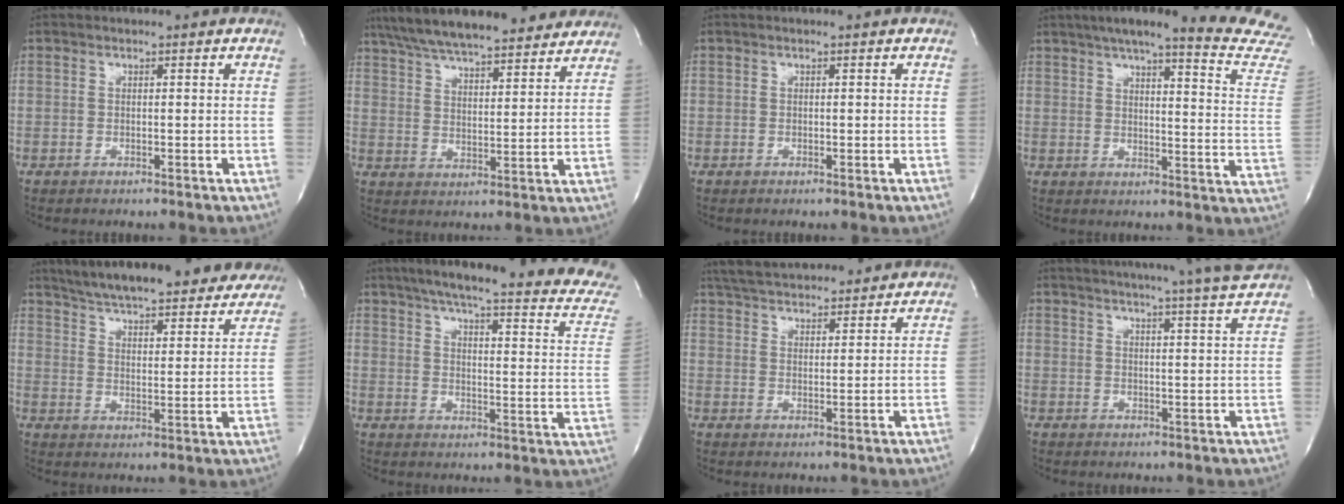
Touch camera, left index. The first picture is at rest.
{"total": 21.4, "force": [18.2, 4.3, 10.2], "torque": [-0.174, 0.038, 0.264]}
{"total": 0.0}
{"total": 24.3, "force": [22.0, 0.3, 10.4], "torque": [-0.143, -0.084, 0.255]}
{"total": 27.3, "force": [24.4, 5.5, 11.1], "torque": [-0.178, -0.022, 0.314]}
{"total": 26.8, "force": [23.0, 1.9, 13.6], "torque": [-0.196, -0.055, 0.274]}
{"total": 14.7, "force": [13.6, 2.8, 4.9], "torque": [-0.083, 0.035, 0.207]}
{"total": 17.2, "force": [15.5, -2.0, 7.0], "torque": [-0.120, -0.038, 0.198]}